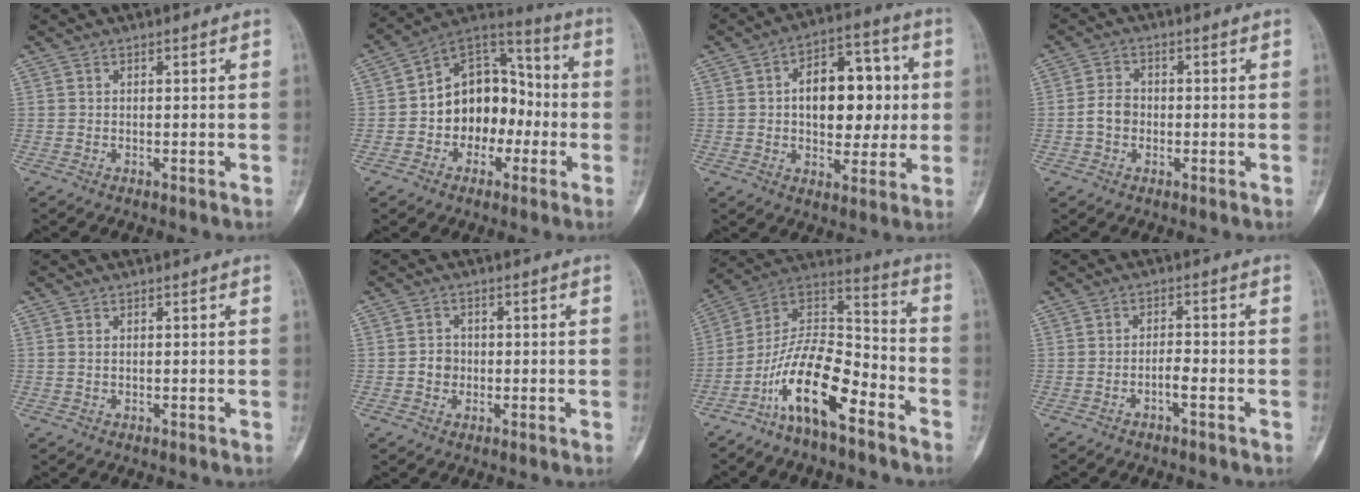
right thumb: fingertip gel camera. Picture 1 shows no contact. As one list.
[{"total": 15.8, "force": [-2.4, 11.7, 10.4], "torque": [-0.107, 0.051, -0.046]}, {"total": 15.9, "force": [1.5, 9.8, 12.5], "torque": [-0.136, 0.021, 0.020]}, {"total": 3.9, "force": [-0.8, 3.1, 2.3], "torque": [-0.036, 0.014, -0.021]}, {"total": 0.8, "force": [0.2, 0.5, 0.6], "torque": [-0.017, 0.004, 0.007]}, {"total": 2.8, "force": [-0.5, 2.6, 1.1], "torque": [-0.004, 0.007, -0.011]}, {"total": 16.3, "force": [-9.3, 6.2, 11.8], "torque": [-0.207, 0.087, -0.174]}, {"total": 2.6, "force": [-1.5, 0.8, 2.0], "torque": [-0.033, 0.019, -0.028]}]